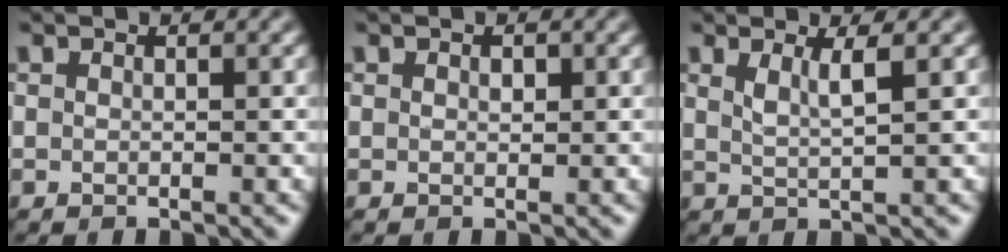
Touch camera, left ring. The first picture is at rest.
{"total": 0.8, "force": [0.3, 0.5, 0.5], "torque": [-0.009, 0.001, 0.005]}
{"total": 2.3, "force": [1.0, 0.6, 2.0], "torque": [-0.029, -0.004, 0.015]}